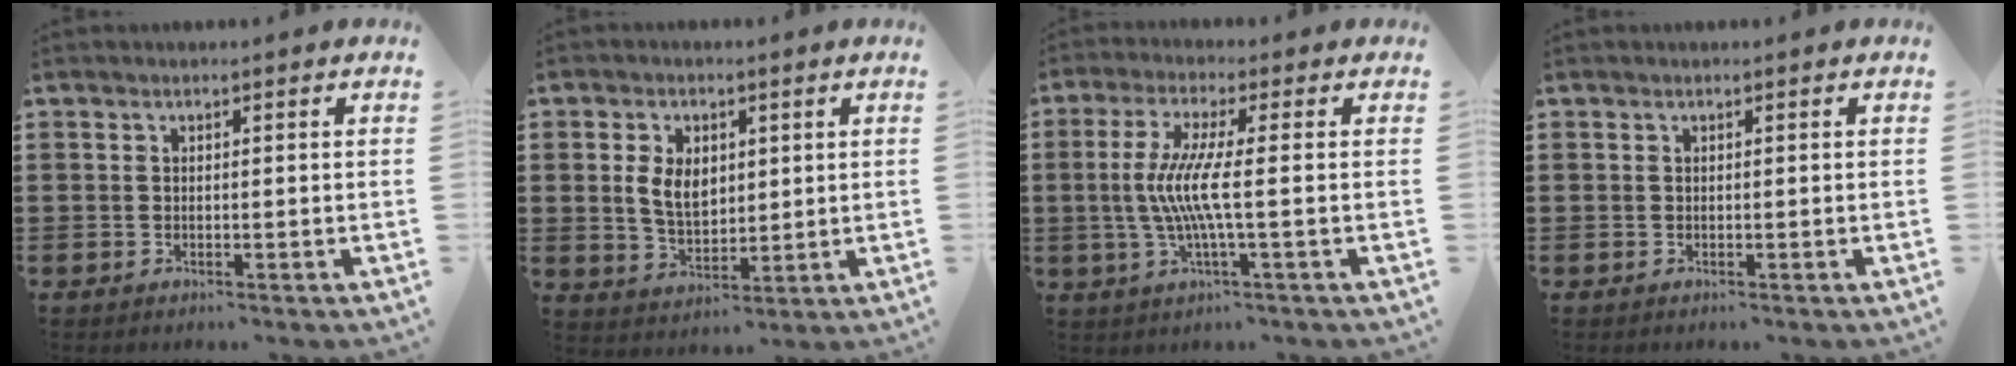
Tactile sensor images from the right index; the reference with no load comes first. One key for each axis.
{"total": 6.0, "fx": 1.1, "fy": 4.0, "fz": 4.4, "tx": -0.094, "ty": 0.009, "tz": 0.014}
{"total": 7.3, "fx": -0.8, "fy": 0.2, "fz": 7.3, "tx": -0.167, "ty": -0.019, "tz": -0.029}
{"total": 0.0}